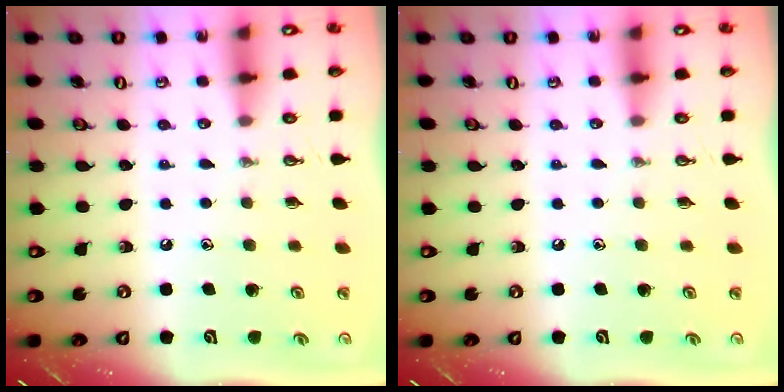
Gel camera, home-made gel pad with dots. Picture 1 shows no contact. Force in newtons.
{"total": 0.0}